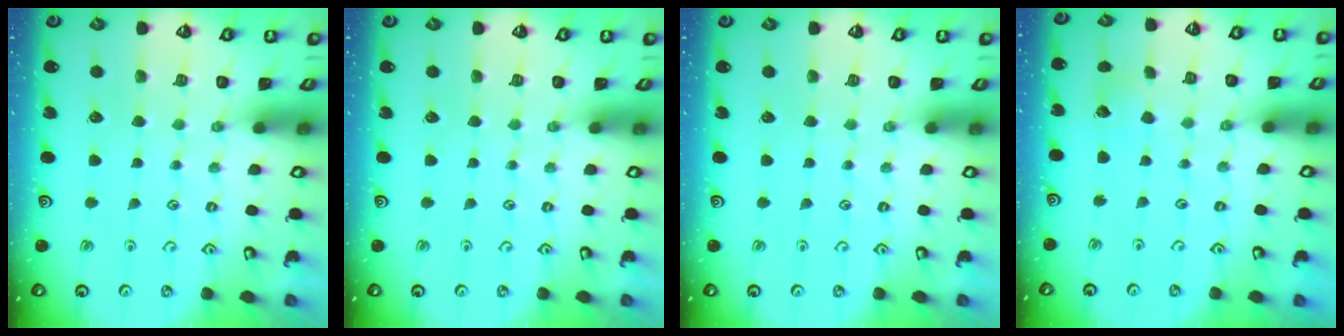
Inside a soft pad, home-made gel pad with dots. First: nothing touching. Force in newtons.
{"total": 0.0}
{"total": 0.0}
{"total": 5.2, "press": 5.1, "slide": 0.5}